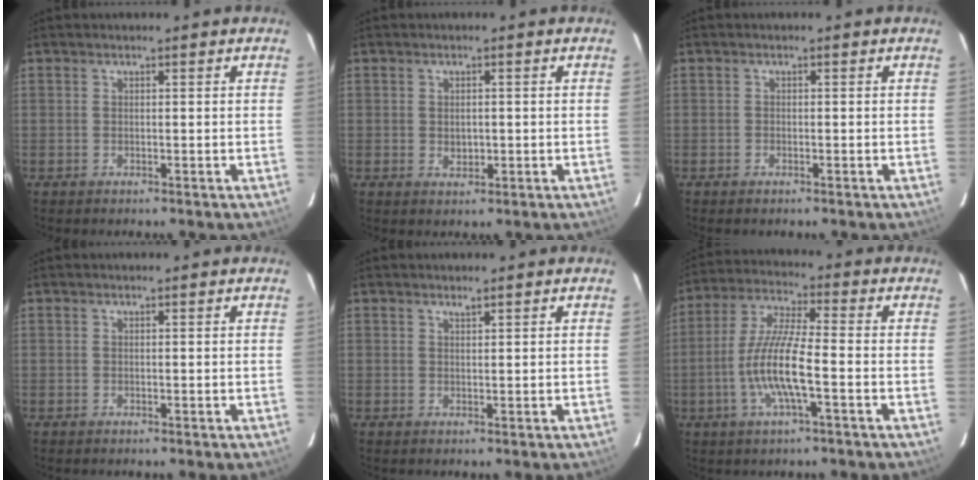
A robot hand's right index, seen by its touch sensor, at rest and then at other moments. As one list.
[{"total": 2.2, "force": [-0.2, 1.7, 1.3], "torque": [-0.020, 0.002, 0.000]}, {"total": 0.7, "force": [-0.6, 0.4, 0.2], "torque": [-0.006, 0.001, -0.012]}, {"total": 0.0}, {"total": 0.6, "force": [0.6, 0.0, 0.3], "torque": [-0.003, 0.001, 0.010]}, {"total": 10.9, "force": [-3.2, 1.4, 10.3], "torque": [-0.217, 0.000, -0.063]}]